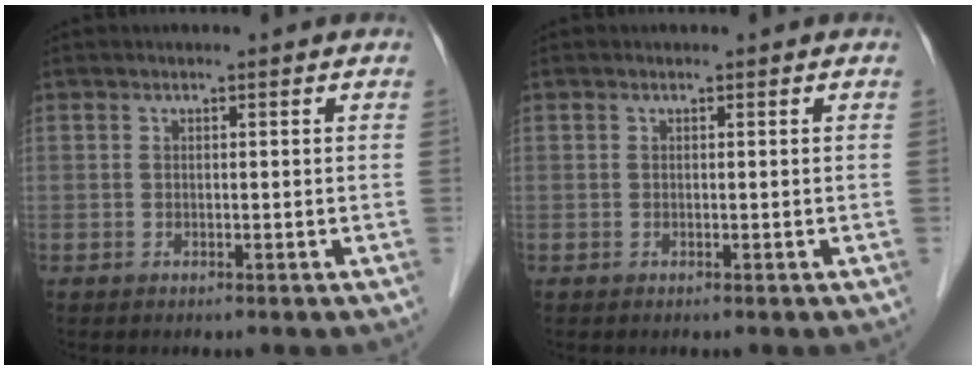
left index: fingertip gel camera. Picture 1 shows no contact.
{"total": 0.0}